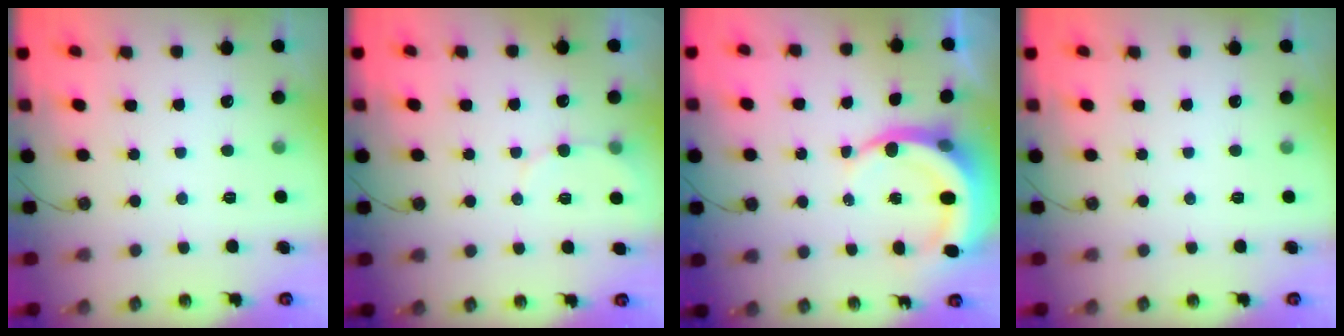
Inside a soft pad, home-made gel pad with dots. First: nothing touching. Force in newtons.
{"total": 5.2, "press": 5.0, "slide": 1.3}
{"total": 8.3, "press": 8.1, "slide": 1.6}
{"total": 0.0}